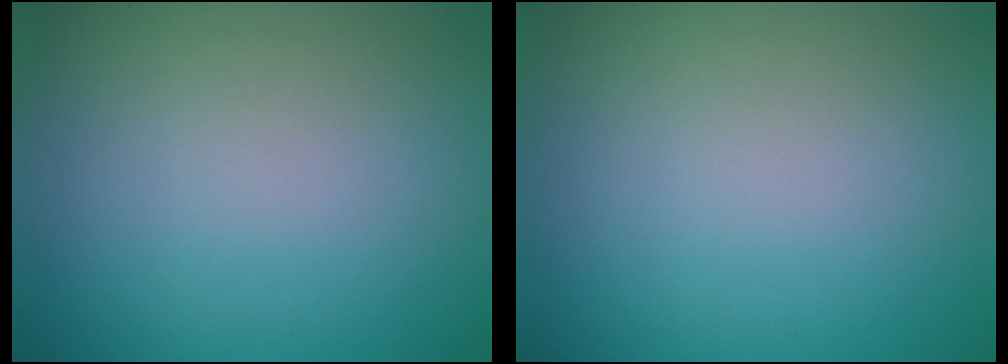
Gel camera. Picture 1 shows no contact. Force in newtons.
{"total": 0.0}